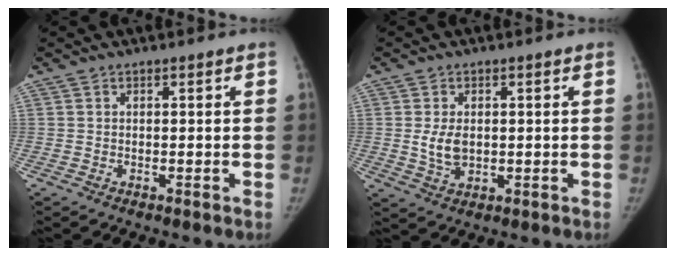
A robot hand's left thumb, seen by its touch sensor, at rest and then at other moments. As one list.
[{"total": 4.9, "force": [0.3, 3.2, 3.7], "torque": [-0.062, -0.008, 0.013]}]